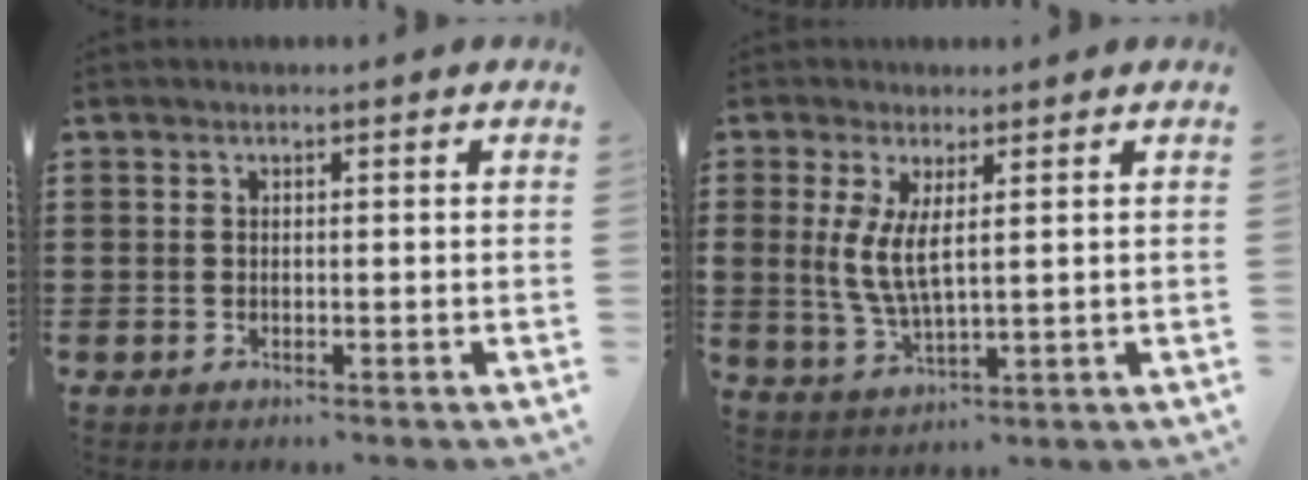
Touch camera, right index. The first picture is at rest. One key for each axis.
{"total": 5.2, "fx": 1.4, "fy": 1.8, "fz": 4.7, "tx": -0.104, "ty": -0.002, "tz": 0.023}